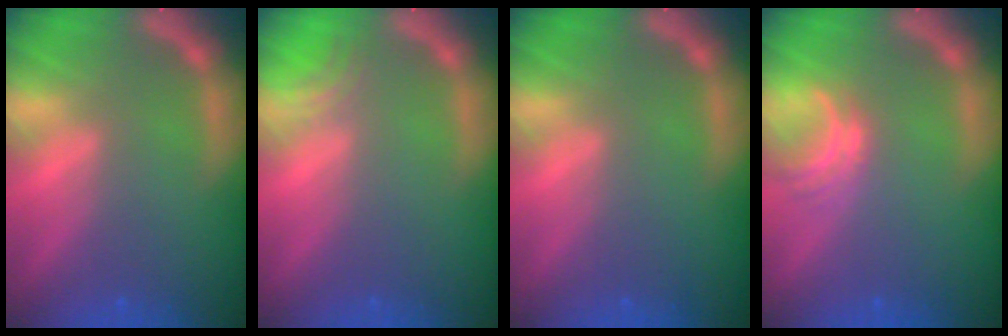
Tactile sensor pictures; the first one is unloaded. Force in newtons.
{"total": 1.5}
{"total": 0.0}
{"total": 2.5}